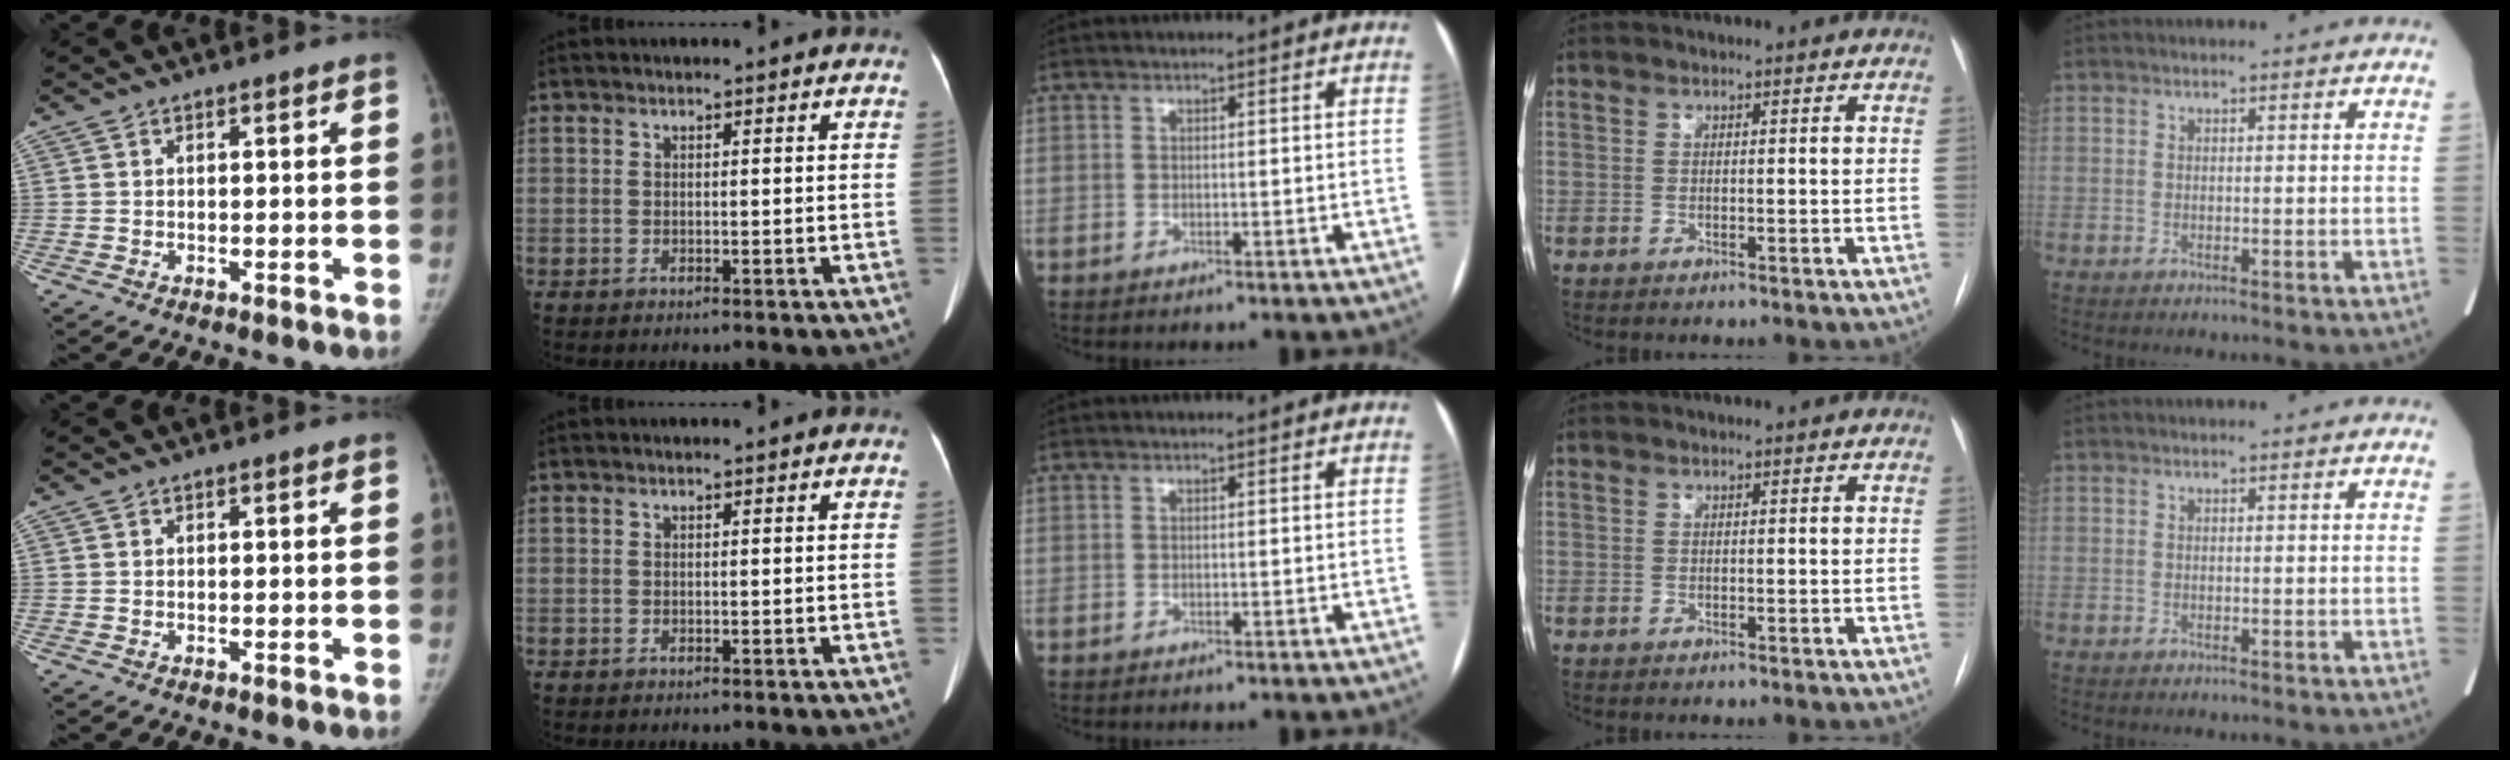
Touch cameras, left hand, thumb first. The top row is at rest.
{}